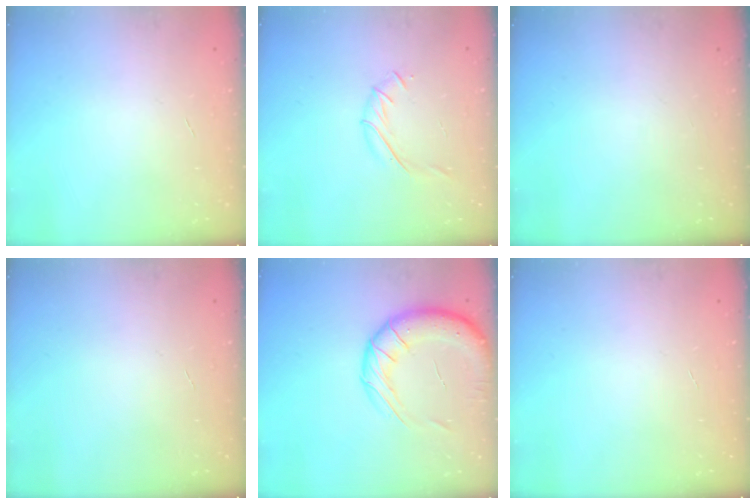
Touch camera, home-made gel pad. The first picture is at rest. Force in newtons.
{"total": 5.5, "press": 5.4, "slide": 1.0}
{"total": 0.0}
{"total": 0.0}
{"total": 14.8, "press": 14.6, "slide": 2.5}
{"total": 0.0}